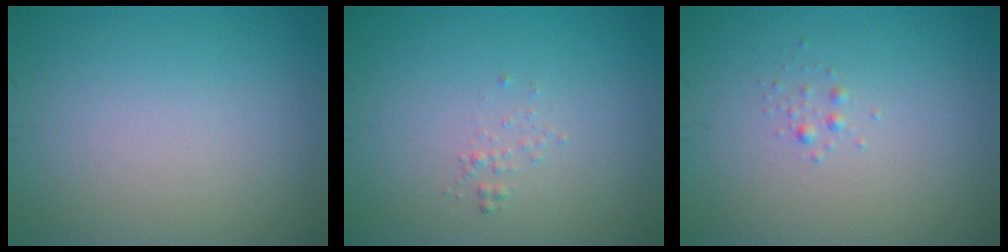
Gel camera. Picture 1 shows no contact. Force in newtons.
{"total": 0.6, "press": 0.6, "slide": 0.1}
{"total": 0.7, "press": 0.7, "slide": 0.0}